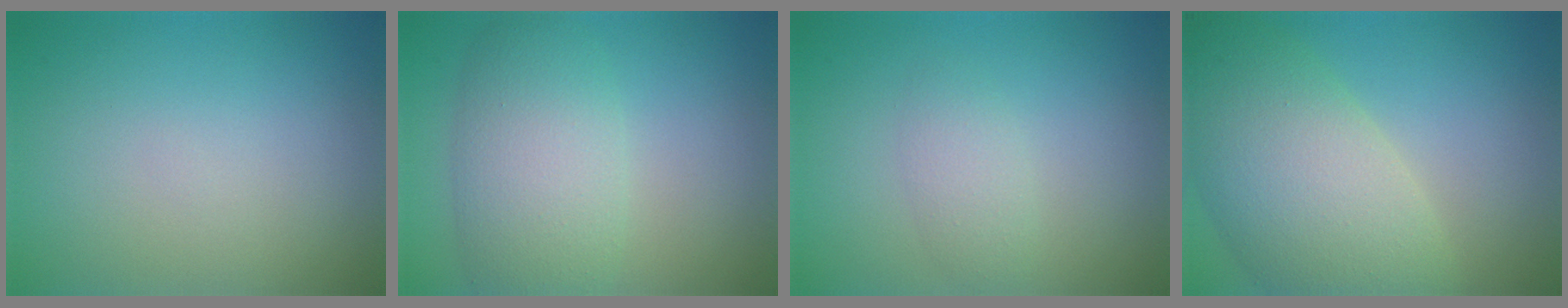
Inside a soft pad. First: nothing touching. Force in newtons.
{"total": 6.6, "press": 6.6, "slide": 0.2}
{"total": 1.8, "press": 1.8, "slide": 0.1}
{"total": 10.6, "press": 10.6, "slide": 0.6}